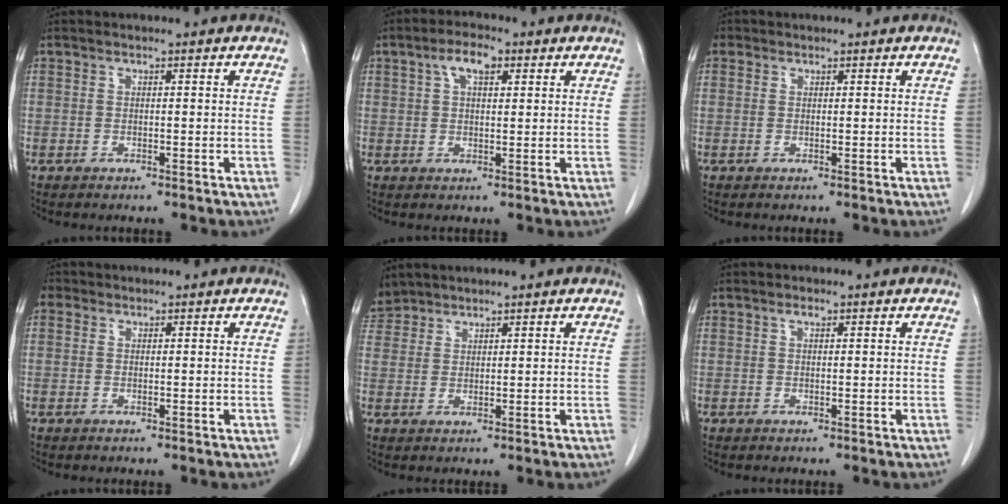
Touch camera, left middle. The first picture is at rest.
{"total": 4.6, "force": [2.1, 1.9, 3.7], "torque": [-0.072, 0.015, 0.038]}
{"total": 1.0, "force": [0.5, 0.9, 0.1], "torque": [0.004, 0.005, 0.006]}
{"total": 1.4, "force": [0.7, 1.2, 0.3], "torque": [0.000, 0.006, 0.008]}
{"total": 4.6, "force": [4.1, 1.9, 0.0], "torque": [-0.001, 0.012, 0.084]}
{"total": 0.8, "force": [0.5, 0.3, 0.5], "torque": [-0.011, 0.001, 0.009]}